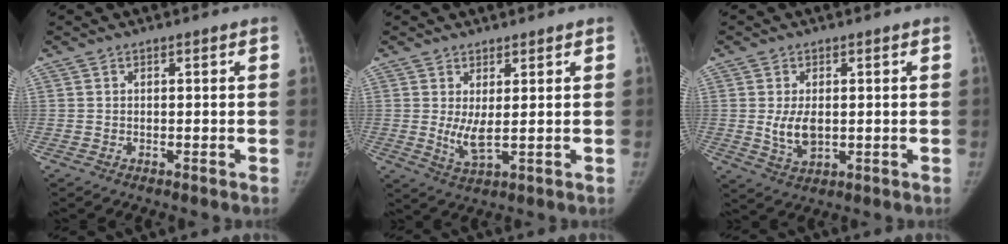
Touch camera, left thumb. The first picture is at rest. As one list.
[{"total": 4.4, "force": [0.6, 1.3, 4.1], "torque": [-0.082, -0.020, 0.018]}, {"total": 5.2, "force": [0.1, 3.0, 4.2], "torque": [-0.075, -0.010, 0.008]}]